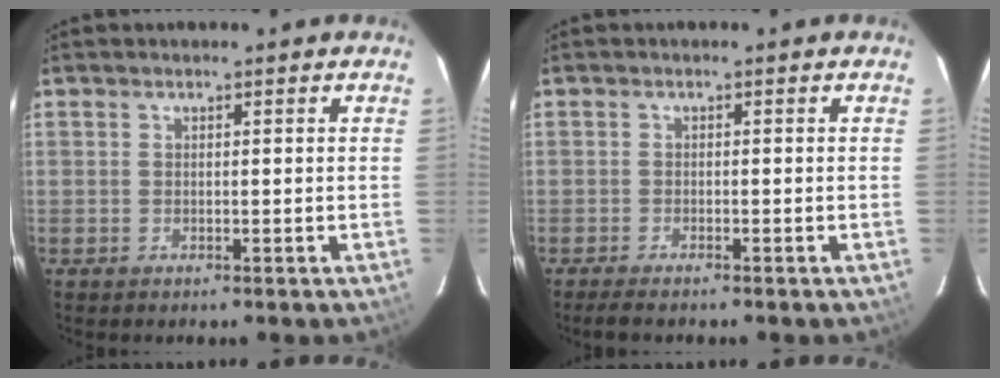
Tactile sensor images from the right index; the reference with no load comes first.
{"total": 2.8, "force": [-2.5, 0.2, 1.3], "torque": [-0.034, -0.010, -0.043]}